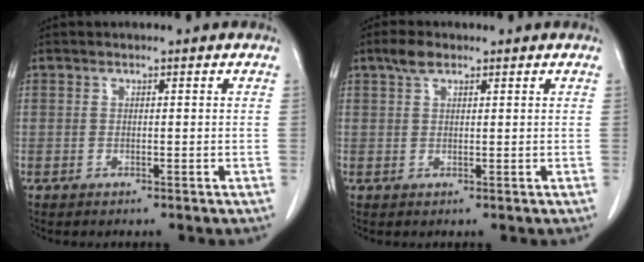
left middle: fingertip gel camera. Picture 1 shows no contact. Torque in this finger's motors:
{"motor_torque": [0.32, -0.19, -0.16, -0.04]}